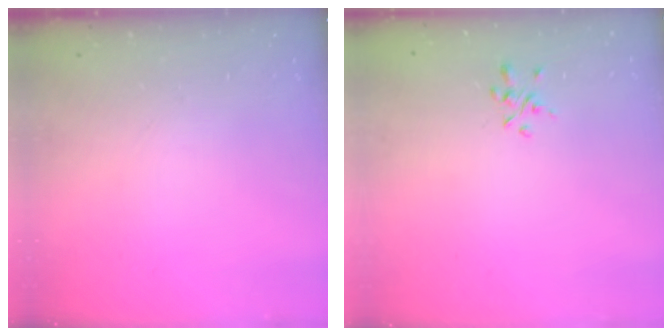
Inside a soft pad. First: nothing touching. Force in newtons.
{"total": 1.8, "press": 1.6, "slide": 0.7}